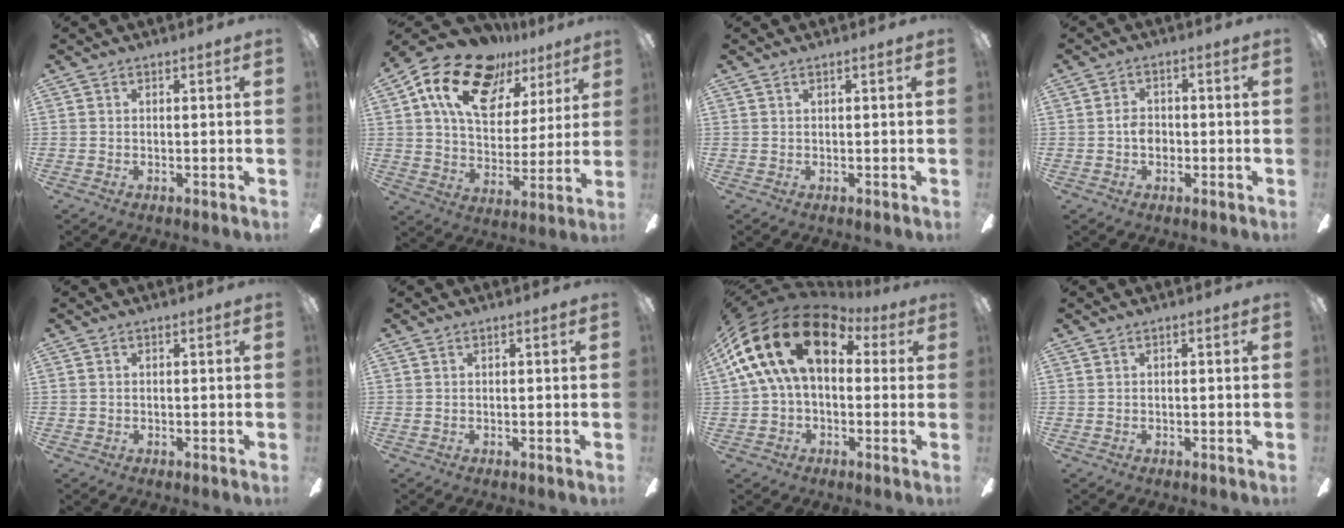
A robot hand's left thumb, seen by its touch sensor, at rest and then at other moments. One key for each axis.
{"total": 20.2, "fx": 12.3, "fy": 11.5, "fz": 11.2, "tx": -0.204, "ty": -0.054, "tz": 0.220}
{"total": 0.8, "fx": 0.0, "fy": 0.1, "fz": 0.8, "tx": -0.014, "ty": 0.000, "tz": 0.001}
{"total": 3.2, "fx": -0.7, "fy": 2.4, "fz": 2.0, "tx": -0.035, "ty": 0.010, "tz": -0.014}
{"total": 0.7, "fx": -0.1, "fy": 0.6, "fz": -0.1, "tx": 0.003, "ty": 0.005, "tz": -0.005}
{"total": 0.6, "fx": -0.1, "fy": 0.1, "fz": 0.5, "tx": -0.010, "ty": 0.001, "tz": -0.002}
{"total": 19.2, "fx": 6.0, "fy": 11.7, "fz": 14.0, "tx": -0.270, "ty": -0.005, "tz": 0.102}
{"total": 0.0}